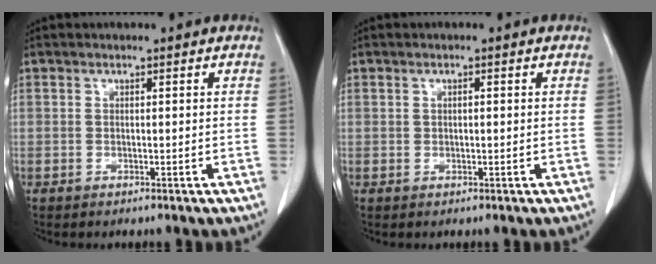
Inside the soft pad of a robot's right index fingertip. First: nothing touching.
{"total": 0.9, "force": [0.1, 0.5, 0.7], "torque": [-0.015, 0.002, 0.002]}